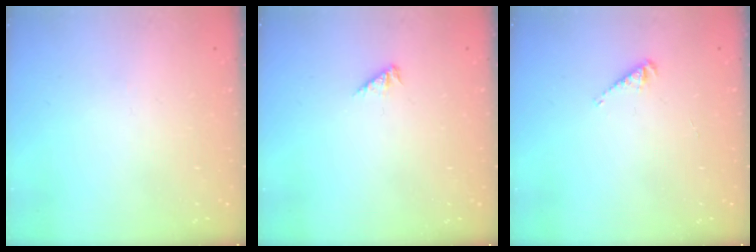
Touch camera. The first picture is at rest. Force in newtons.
{"total": 1.7, "press": 1.6, "slide": 0.4}
{"total": 2.7, "press": 2.7, "slide": 0.3}